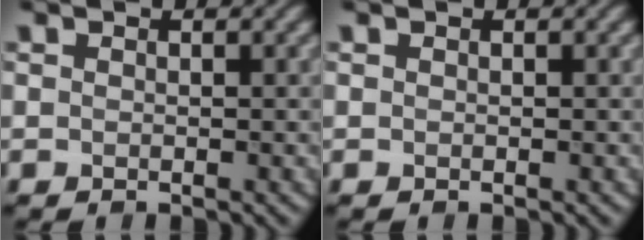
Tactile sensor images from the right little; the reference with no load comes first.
{"total": 0.0}